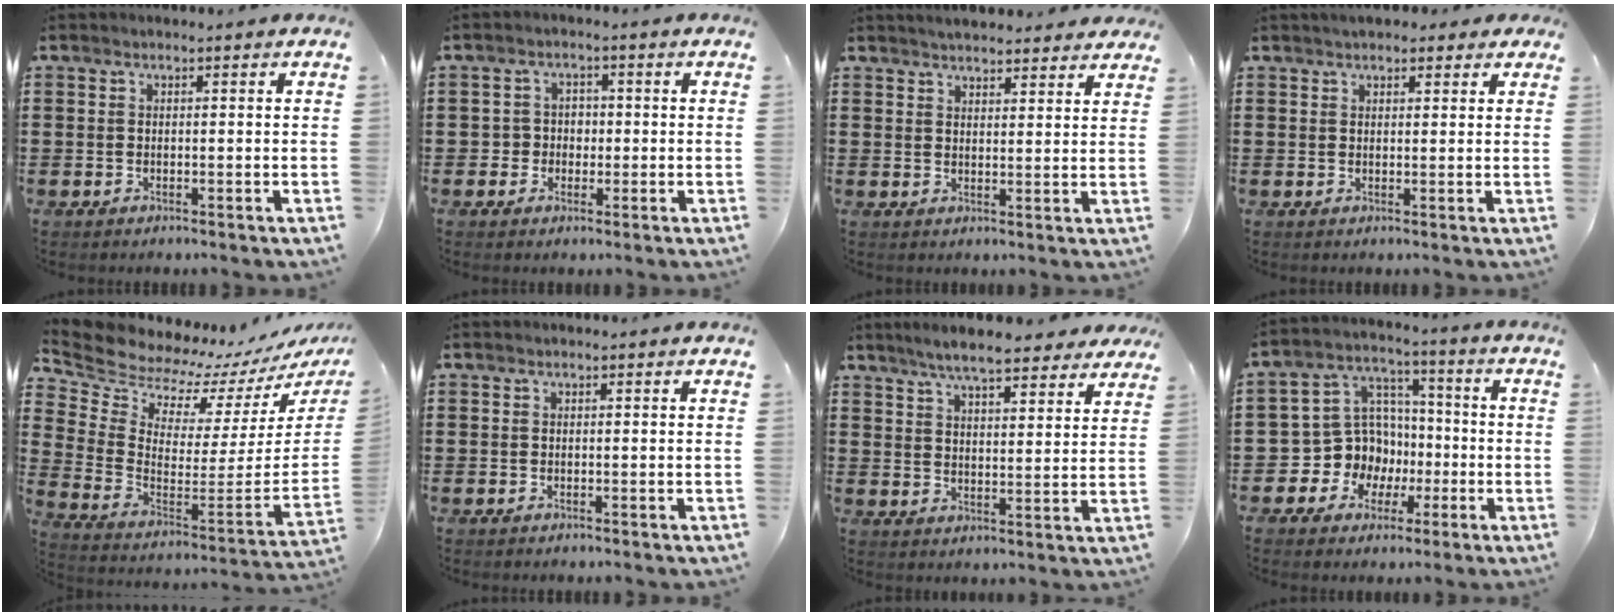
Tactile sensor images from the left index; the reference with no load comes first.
{"total": 3.4, "force": [-0.8, 3.1, 1.0], "torque": [-0.033, 0.007, -0.022]}
{"total": 3.0, "force": [3.0, 0.2, 0.2], "torque": [-0.012, -0.007, 0.057]}
{"total": 2.5, "force": [2.1, 1.1, 0.7], "torque": [-0.012, 0.002, 0.037]}
{"total": 6.9, "force": [6.8, 1.5, 0.0], "torque": [-0.053, -0.080, 0.117]}
{"total": 0.0}
{"total": 7.0, "force": [6.2, 0.7, 3.1], "torque": [-0.081, -0.017, 0.112]}
{"total": 9.5, "force": [-1.7, 9.1, 2.1], "torque": [-0.089, 0.005, -0.024]}